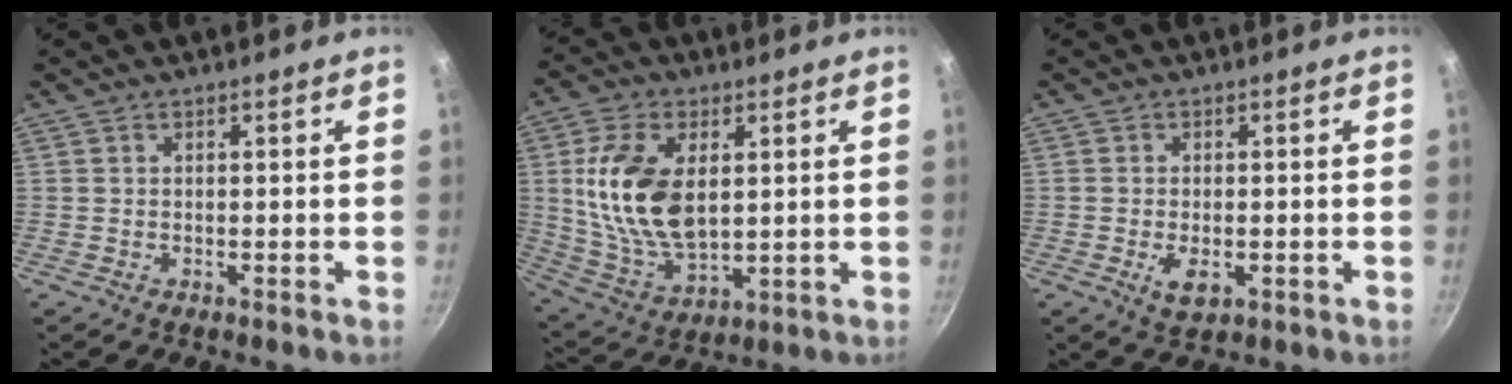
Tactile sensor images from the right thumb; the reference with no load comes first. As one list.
[{"total": 16.3, "force": [2.9, 9.5, 12.9], "torque": [-0.238, -0.018, 0.068]}, {"total": 4.2, "force": [-1.1, 2.3, 3.4], "torque": [-0.056, -0.003, -0.014]}]